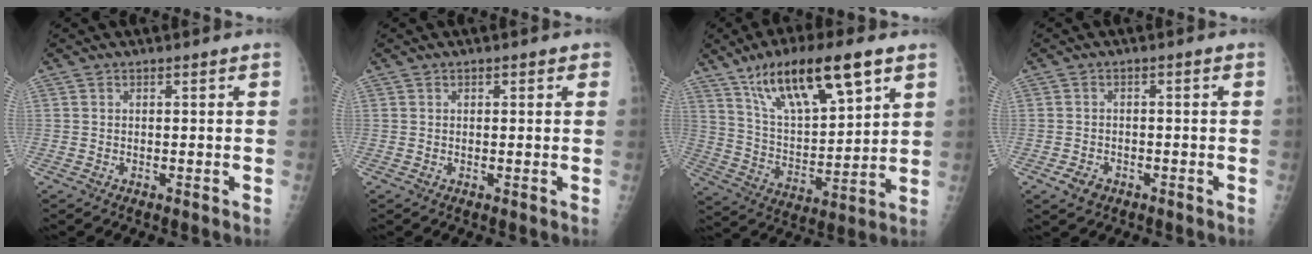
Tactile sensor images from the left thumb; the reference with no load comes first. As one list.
[{"total": 1.5, "force": [0.7, 0.9, 1.0], "torque": [-0.003, 0.000, 0.006]}, {"total": 18.9, "force": [11.0, 5.9, 14.2], "torque": [-0.220, -0.038, 0.203]}, {"total": 3.0, "force": [-1.7, 2.1, 1.4], "torque": [-0.022, 0.007, -0.024]}]